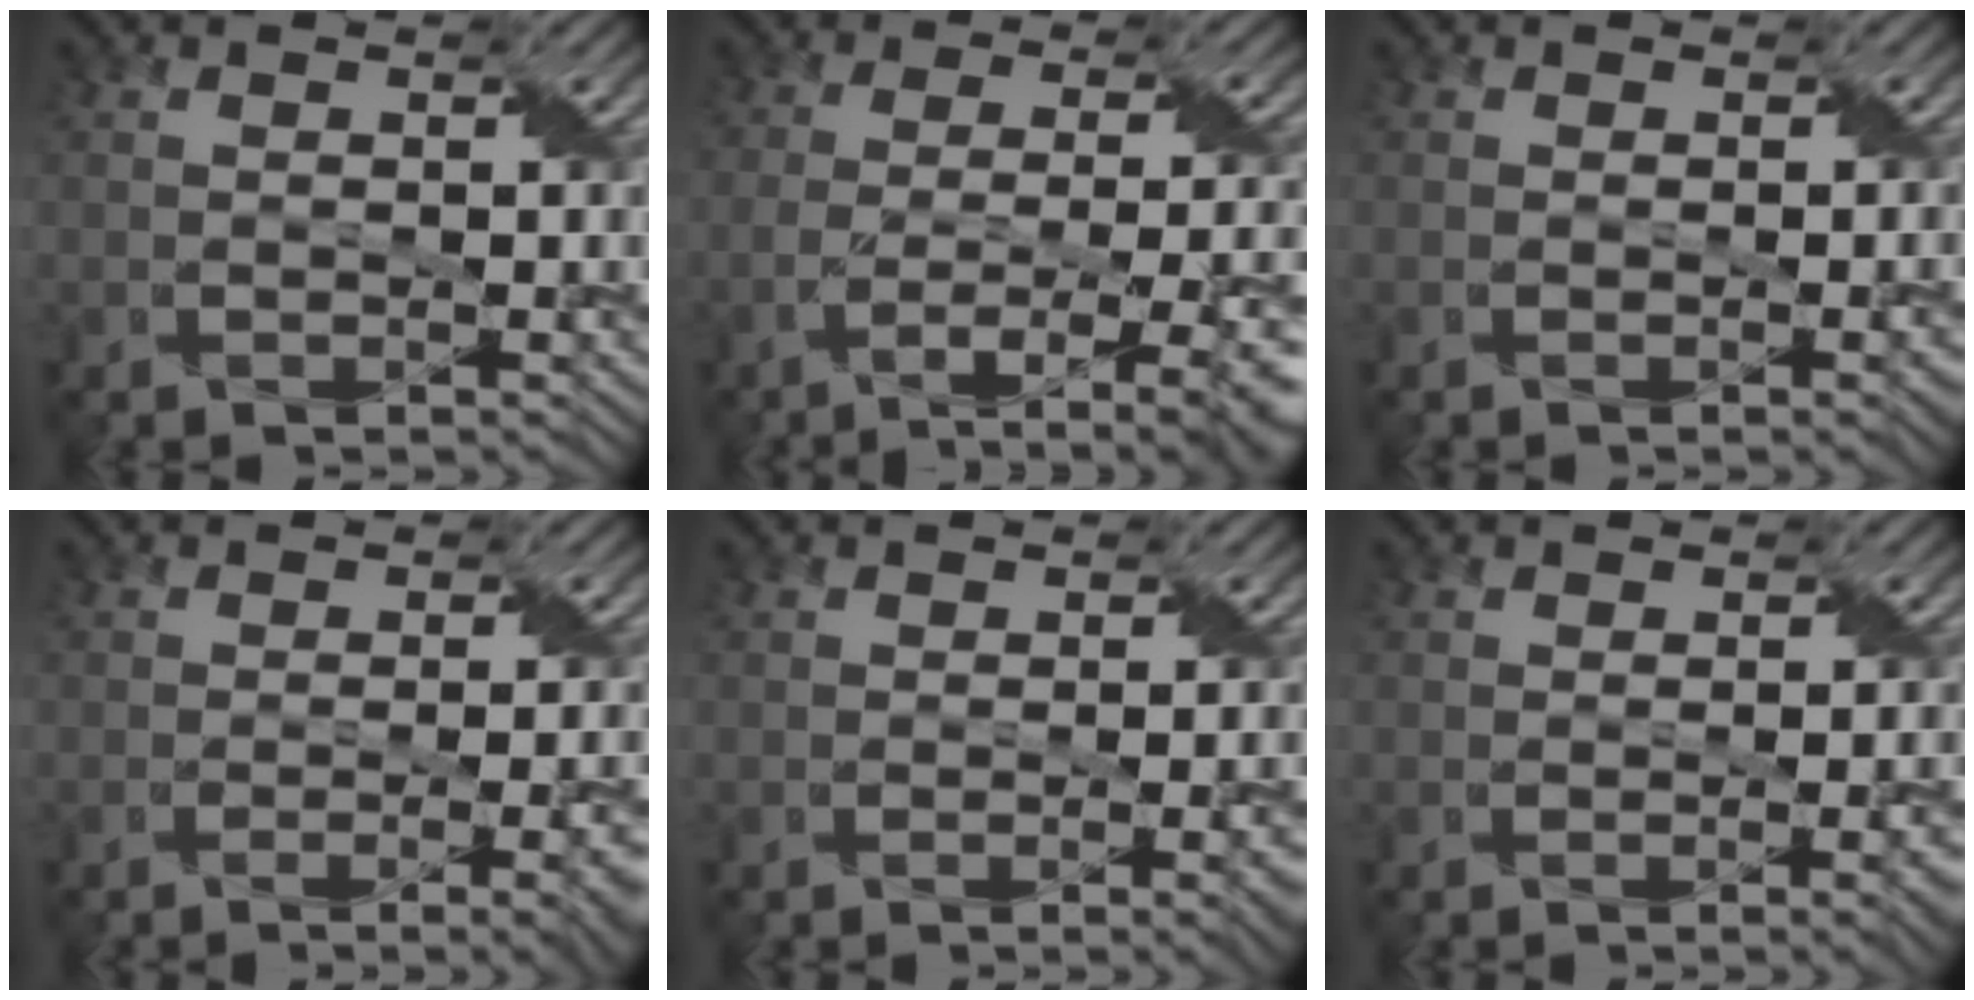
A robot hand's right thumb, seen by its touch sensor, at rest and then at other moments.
{"total": 10.1, "force": [-4.0, 3.0, 8.8], "torque": [-0.153, -0.007, -0.057]}
{"total": 1.9, "force": [-0.3, 0.6, 1.8], "torque": [-0.018, 0.003, -0.008]}
{"total": 5.5, "force": [-2.3, 1.4, 4.8], "torque": [-0.055, -0.002, -0.029]}
{"total": 3.1, "force": [-0.8, 0.9, 2.8], "torque": [-0.030, -0.001, -0.011]}
{"total": 3.1, "force": [-0.7, 0.9, 2.9], "torque": [-0.030, -0.001, -0.009]}